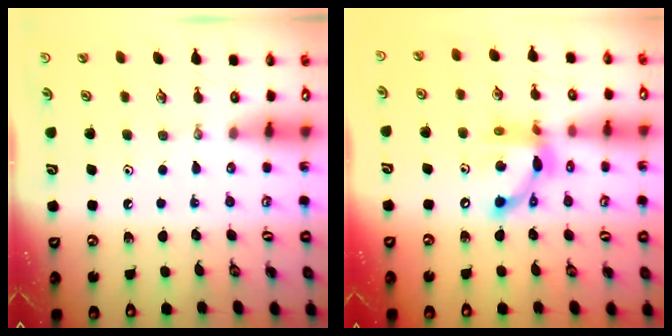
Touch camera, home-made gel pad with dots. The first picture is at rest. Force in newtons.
{"total": 13.6, "press": 13.5, "slide": 0.6}